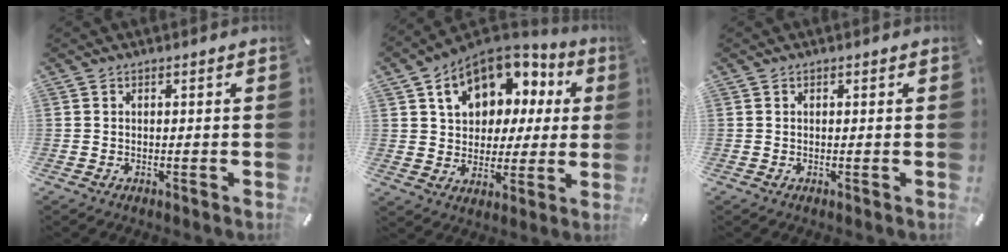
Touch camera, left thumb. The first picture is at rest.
{"total": 13.6, "force": [6.2, 10.3, 6.5], "torque": [-0.109, -0.029, 0.113]}
{"total": 0.0}